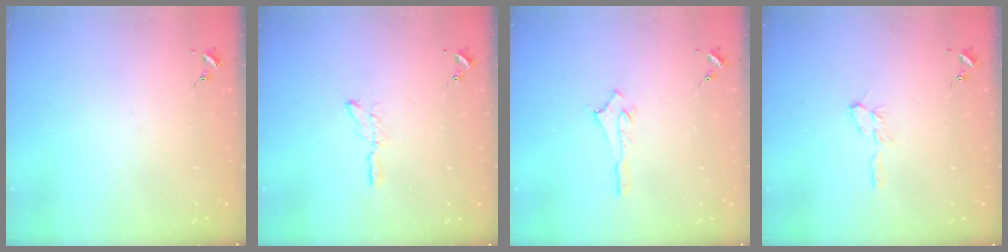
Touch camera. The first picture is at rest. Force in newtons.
{"total": 4.0, "press": 4.0, "slide": 0.4}
{"total": 2.6, "press": 2.5, "slide": 0.4}
{"total": 6.7, "press": 6.6, "slide": 0.7}